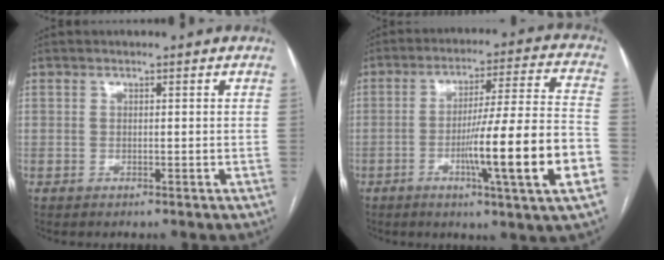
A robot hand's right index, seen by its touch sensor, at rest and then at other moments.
{"total": 17.1, "force": [-5.2, -0.6, 16.3], "torque": [-0.247, -0.005, -0.082]}